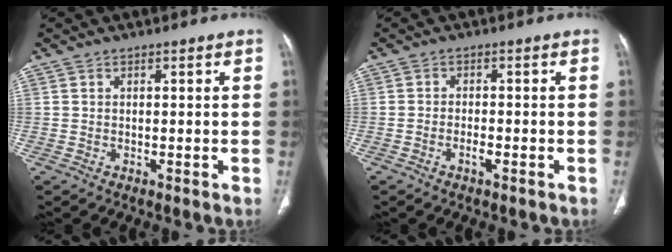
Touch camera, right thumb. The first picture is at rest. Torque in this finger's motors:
{"motor_torque": [-0.28, 0.00, -0.34, -0.14, -0.03]}